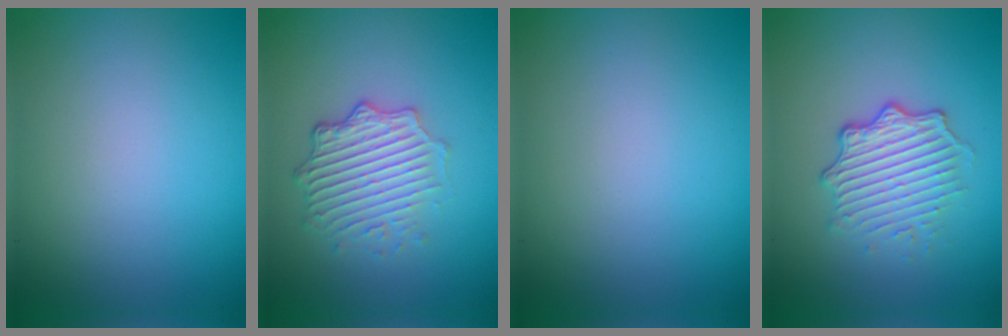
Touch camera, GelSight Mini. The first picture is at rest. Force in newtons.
{"total": 4.9, "press": 3.6, "slide": 3.4}
{"total": 0.0}
{"total": 4.7, "press": 3.3, "slide": 3.3}